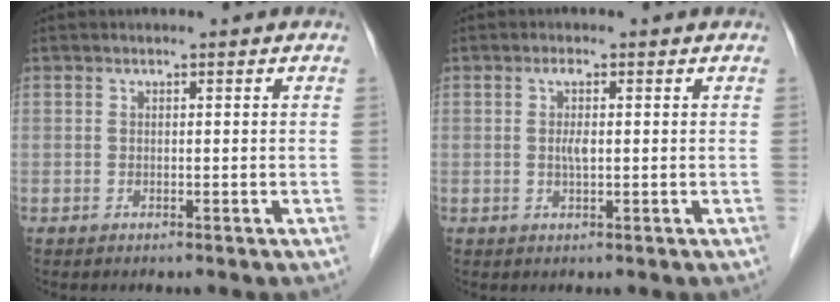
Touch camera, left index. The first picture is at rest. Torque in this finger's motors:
{"motor_torque": [0.44, 0.19, 0.06, 0.03]}